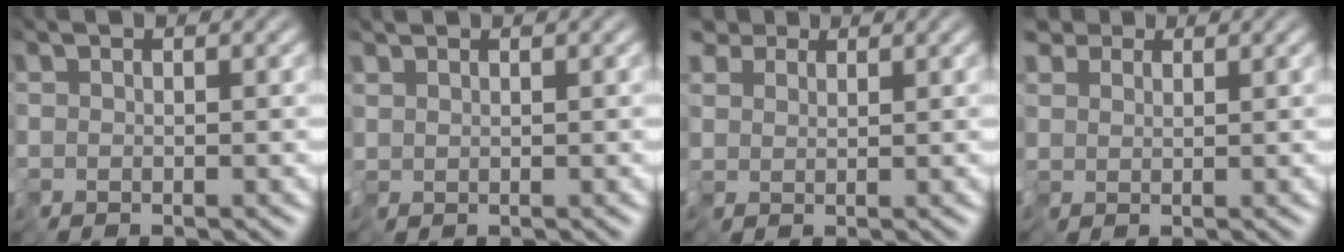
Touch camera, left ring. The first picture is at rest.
{"total": 0.9, "force": [0.7, 0.4, -0.3], "torque": [0.003, 0.005, 0.015]}
{"total": 5.4, "force": [2.9, 4.1, 2.2], "torque": [-0.061, 0.027, 0.043]}
{"total": 4.0, "force": [2.1, 3.1, 1.4], "torque": [-0.040, 0.020, 0.030]}